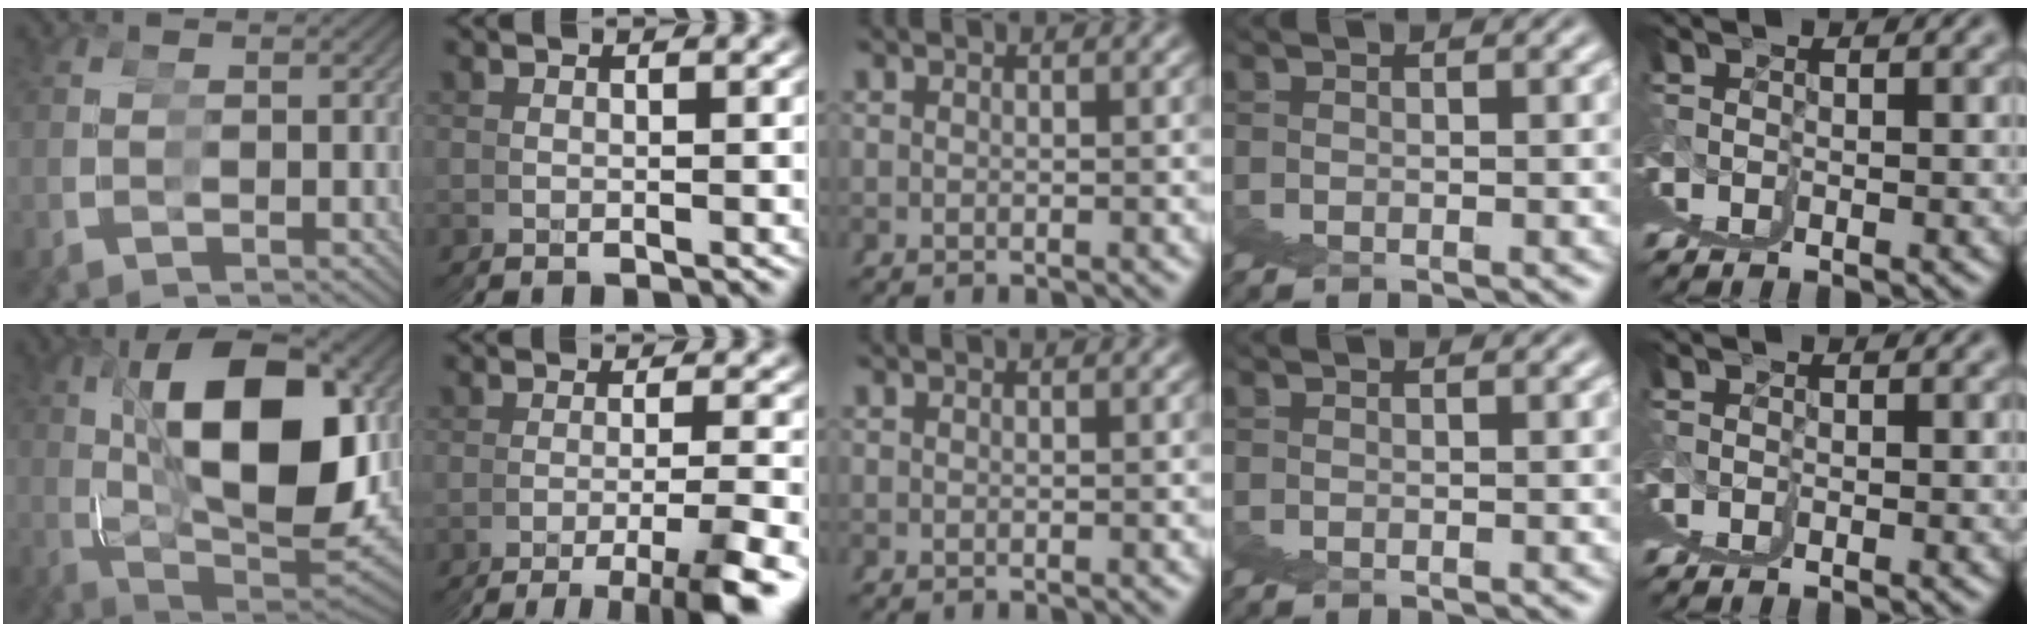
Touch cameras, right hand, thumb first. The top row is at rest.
{"thumb": {"total": 16.2, "force": [1.7, 8.1, 13.9], "torque": [-0.249, -0.007, 0.047]}, "index": {"total": 5.9, "force": [-3.9, -1.8, 4.0], "torque": [-0.049, 0.011, -0.069]}}